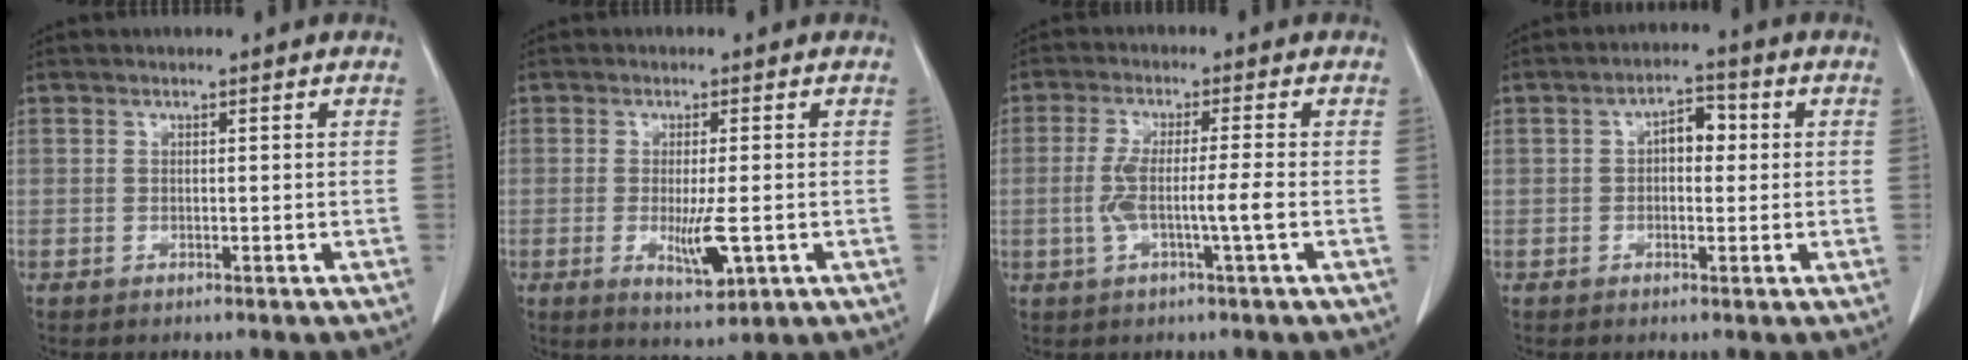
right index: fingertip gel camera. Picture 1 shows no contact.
{"total": 5.6, "force": [-1.4, 1.2, 5.3], "torque": [-0.091, -0.013, -0.016]}
{"total": 5.8, "force": [-1.3, -0.4, 5.7], "torque": [-0.118, 0.001, -0.024]}
{"total": 4.1, "force": [0.4, 2.2, 3.4], "torque": [-0.052, 0.019, 0.004]}